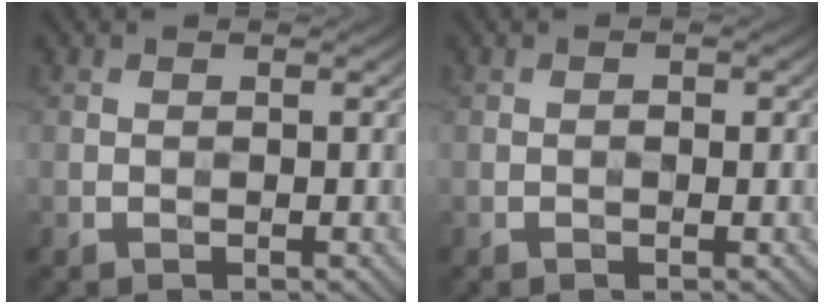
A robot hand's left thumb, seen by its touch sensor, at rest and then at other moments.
{"total": 0.6, "force": [0.0, 0.3, 0.6], "torque": [-0.007, 0.001, -0.002]}